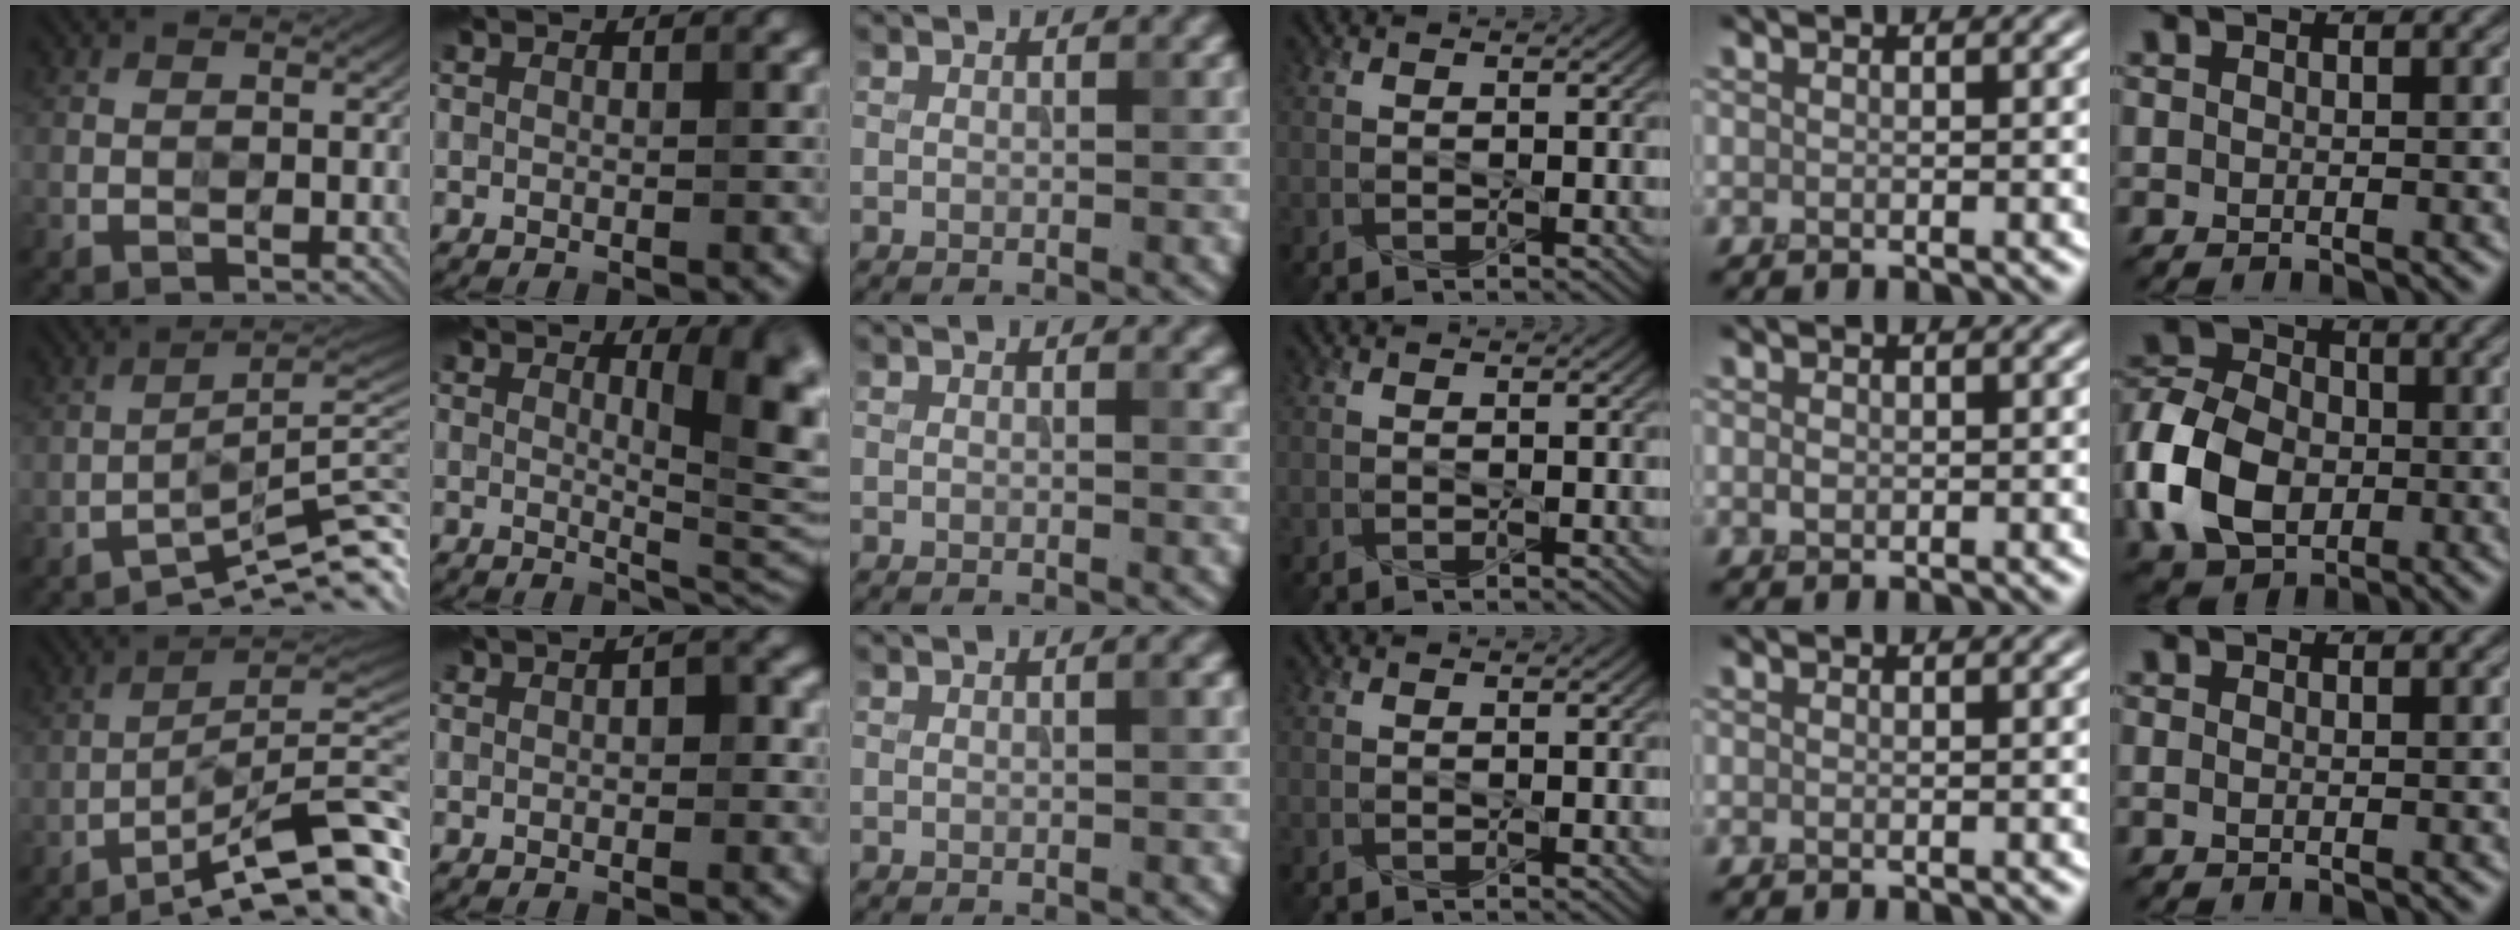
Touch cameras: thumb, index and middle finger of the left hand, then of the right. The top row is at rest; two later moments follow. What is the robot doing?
{"motion": "press", "object": "syringe"}